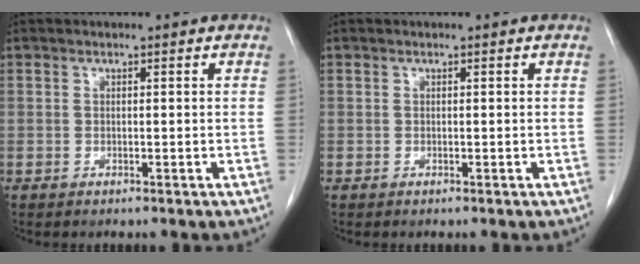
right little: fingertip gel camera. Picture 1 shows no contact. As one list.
[{"total": 0.0}]